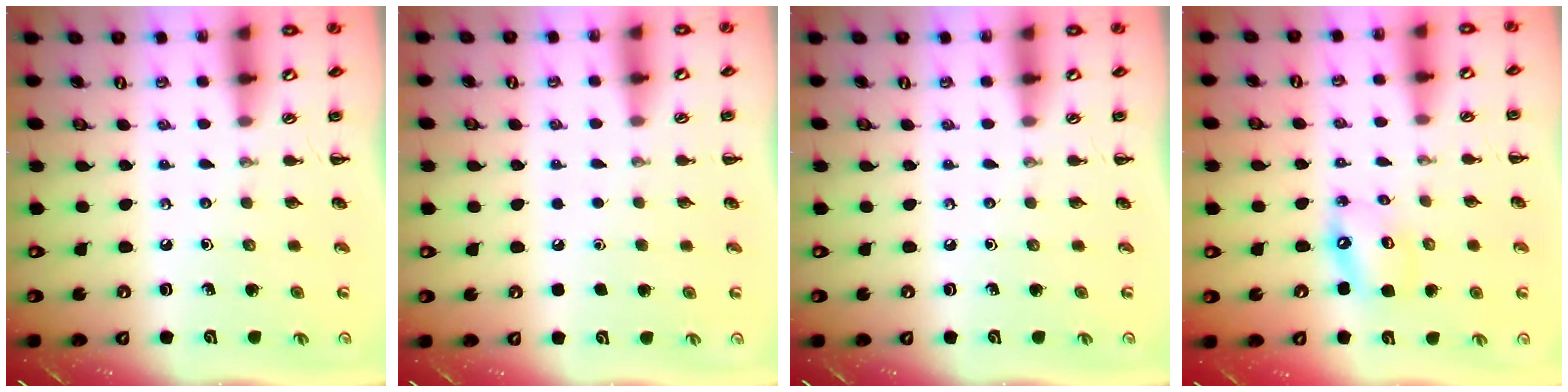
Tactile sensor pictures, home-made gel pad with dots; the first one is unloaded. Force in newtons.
{"total": 1.7, "press": 1.7, "slide": 0.1}
{"total": 0.0}
{"total": 7.7, "press": 7.5, "slide": 1.8}